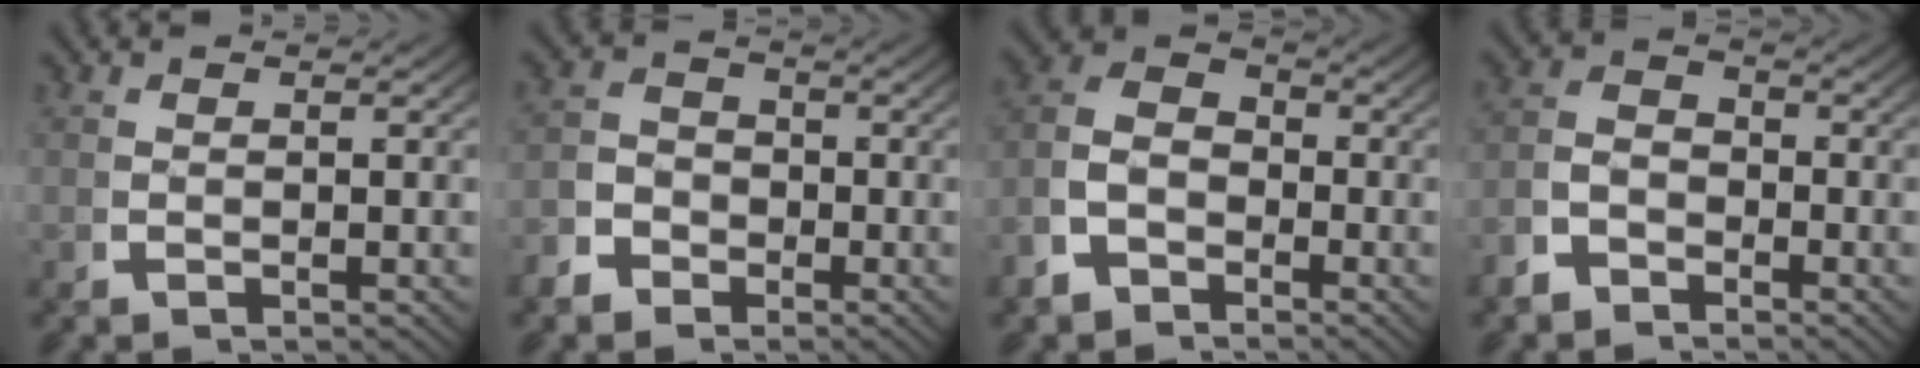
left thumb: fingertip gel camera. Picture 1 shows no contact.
{"total": 3.7, "force": [-1.8, 3.0, 1.2], "torque": [-0.012, -0.009, -0.035]}
{"total": 6.0, "force": [-1.6, 4.7, 3.5], "torque": [-0.068, -0.016, -0.028]}
{"total": 3.3, "force": [-1.9, 2.3, 1.5], "torque": [-0.029, -0.016, -0.033]}